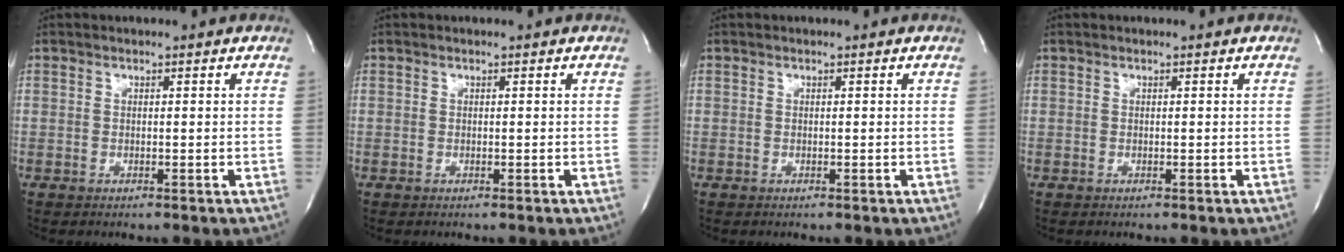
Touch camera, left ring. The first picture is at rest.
{"total": 0.0}
{"total": 0.0}
{"total": 0.0}